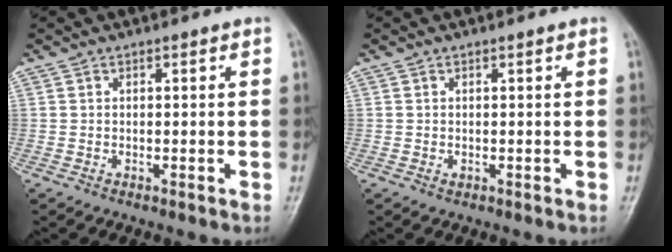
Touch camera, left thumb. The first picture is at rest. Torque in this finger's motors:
{"motor_torque": [-0.10, -0.05, 0.19, 0.07, 0.00]}